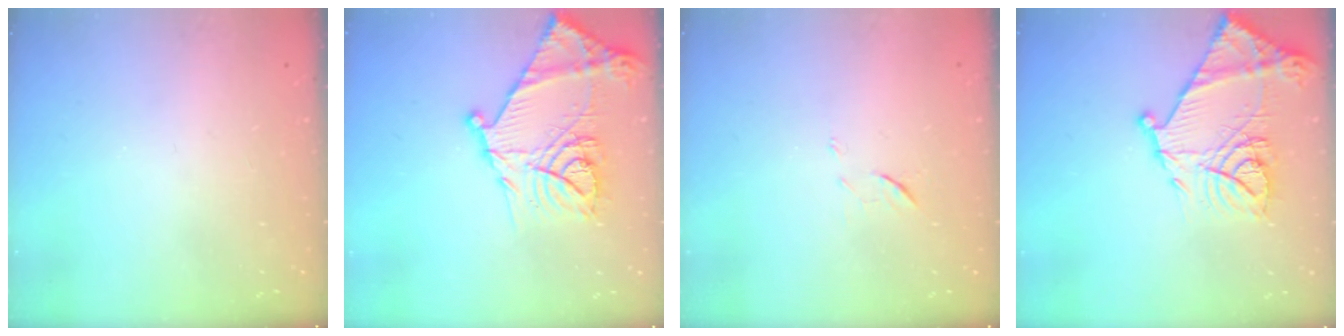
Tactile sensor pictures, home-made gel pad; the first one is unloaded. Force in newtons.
{"total": 22.3, "press": 22.2, "slide": 2.0}
{"total": 5.8, "press": 5.7, "slide": 1.3}
{"total": 18.6, "press": 18.5, "slide": 1.9}